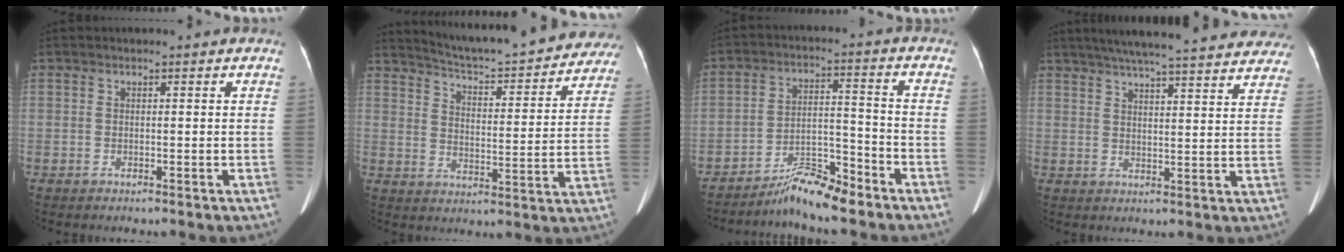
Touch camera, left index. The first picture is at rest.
{"total": 24.3, "force": [22.2, 3.9, 9.0], "torque": [-0.131, -0.038, 0.280]}
{"total": 7.2, "force": [-6.6, 0.3, 3.0], "torque": [-0.054, 0.006, -0.113]}
{"total": 27.7, "force": [24.6, 3.7, 12.3], "torque": [-0.190, -0.009, 0.299]}